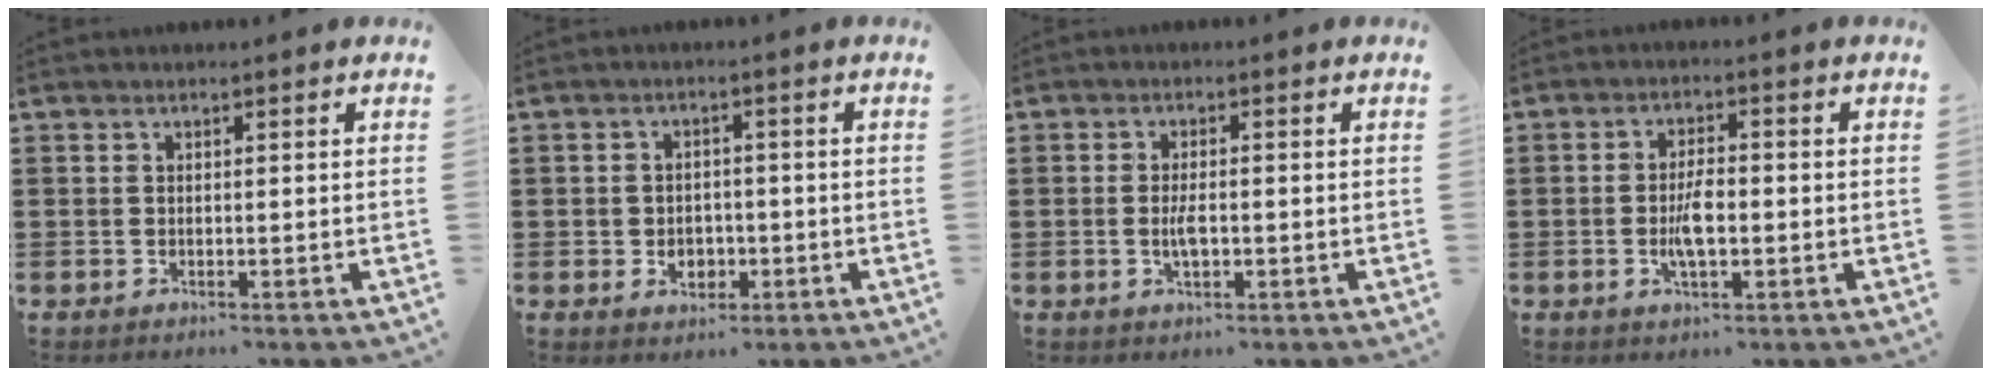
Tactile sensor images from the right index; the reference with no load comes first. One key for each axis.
{"total": 2.8, "fx": -0.7, "fy": 2.4, "fz": 1.4, "tx": -0.025, "ty": 0.000, "tz": -0.018}
{"total": 3.1, "fx": -0.4, "fy": 1.1, "fz": 2.9, "tx": -0.059, "ty": -0.003, "tz": -0.010}
{"total": 4.6, "fx": -0.9, "fy": 1.7, "fz": 4.2, "tx": -0.094, "ty": -0.002, "tz": -0.023}